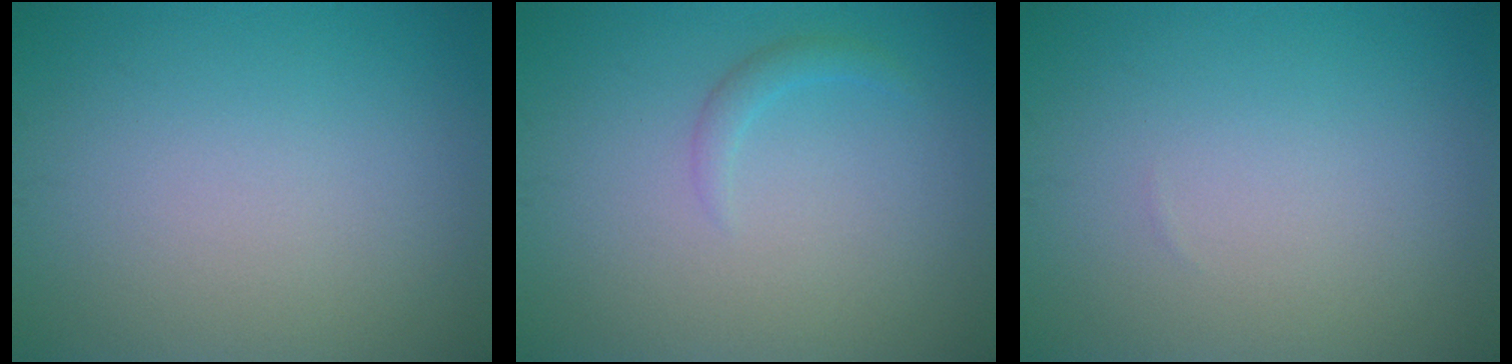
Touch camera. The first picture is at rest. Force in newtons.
{"total": 1.2, "press": 1.1, "slide": 0.1}
{"total": 0.0}